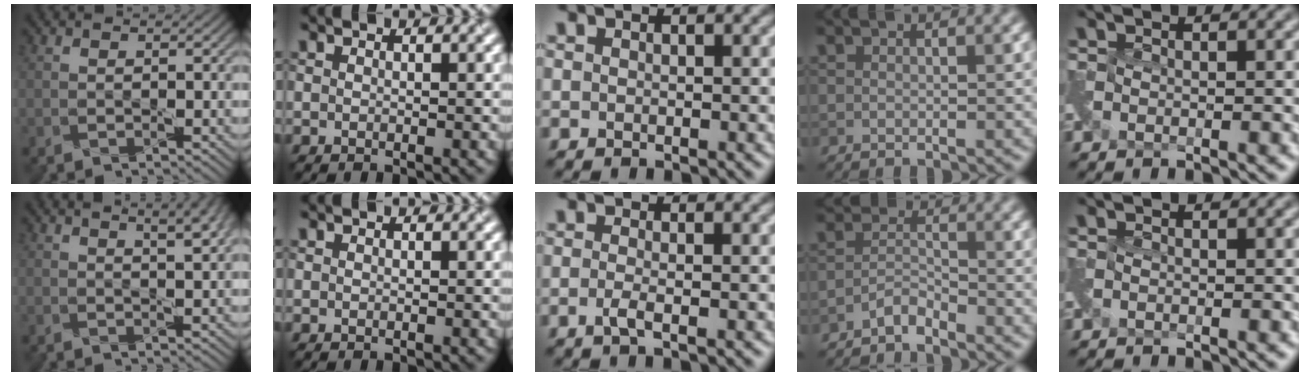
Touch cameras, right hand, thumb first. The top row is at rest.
{"thumb": {"total": 5.4, "force": [2.8, 1.7, 4.3], "torque": [-0.048, 0.017, 0.025]}, "middle": {"total": 1.5, "force": [-0.5, 0.3, 1.3], "torque": [-0.028, -0.003, -0.013]}, "ring": {"total": 1.6, "force": [-1.5, 0.5, 0.5], "torque": [-0.008, 0.008, -0.031]}, "little": {"total": 0.8, "force": [-0.6, -0.4, -0.5], "torque": [0.006, -0.006, -0.015]}}